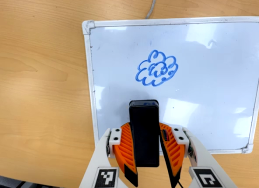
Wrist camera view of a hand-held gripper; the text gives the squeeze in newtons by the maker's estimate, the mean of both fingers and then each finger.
{"total": 9.5, "left": 8.0, "right": 10.9}